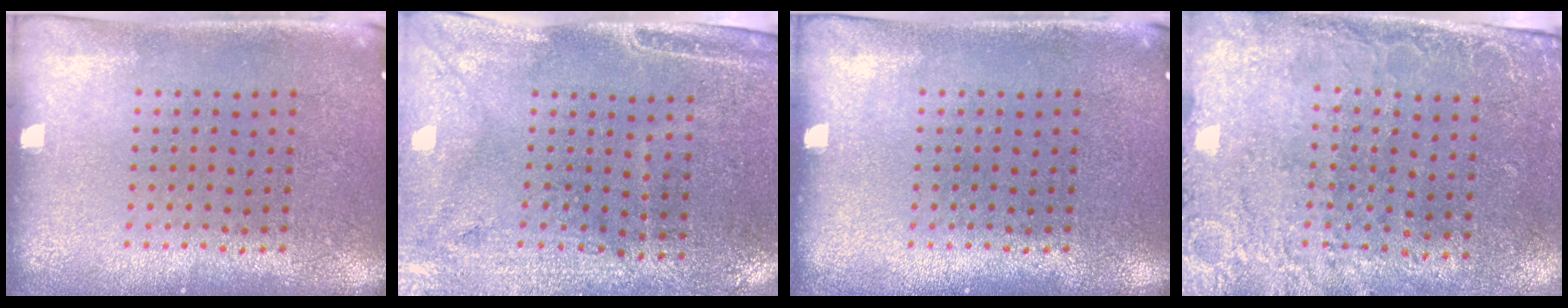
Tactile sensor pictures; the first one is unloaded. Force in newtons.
{"total": 3.0, "press": 2.6, "slide": 1.5}
{"total": 0.0}
{"total": 2.7, "press": 2.2, "slide": 1.5}